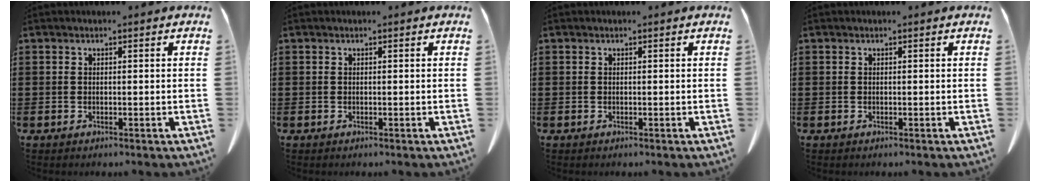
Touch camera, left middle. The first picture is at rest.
{"total": 0.0}
{"total": 0.0}
{"total": 0.0}